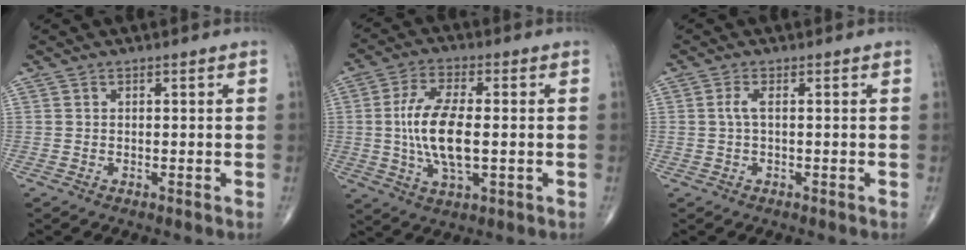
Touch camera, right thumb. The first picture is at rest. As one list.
[{"total": 11.5, "force": [-0.3, 4.8, 10.5], "torque": [-0.215, 0.004, -0.006]}, {"total": 1.9, "force": [0.2, 0.5, 1.9], "torque": [-0.050, 0.004, 0.005]}]